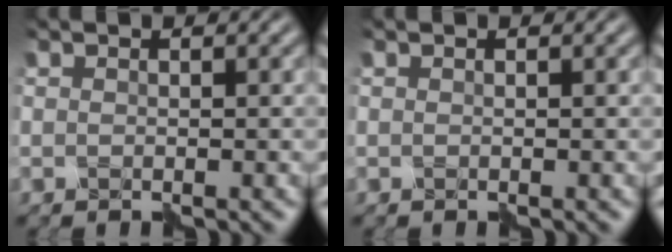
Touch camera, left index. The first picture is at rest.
{"total": 0.0}